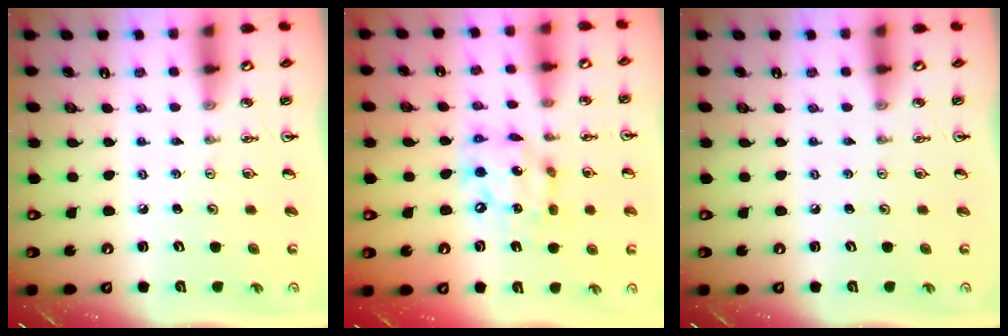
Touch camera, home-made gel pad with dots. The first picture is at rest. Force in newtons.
{"total": 12.1, "press": 12.0, "slide": 1.5}
{"total": 0.0}